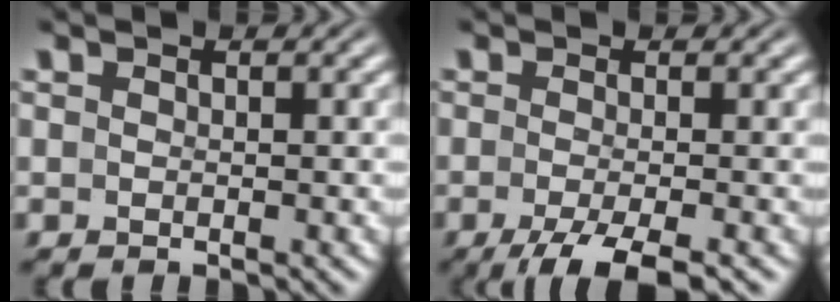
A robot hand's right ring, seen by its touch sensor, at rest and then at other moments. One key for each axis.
{"total": 5.3, "fx": -3.8, "fy": 1.5, "fz": 3.4, "tx": -0.063, "ty": -0.026, "tz": -0.046}